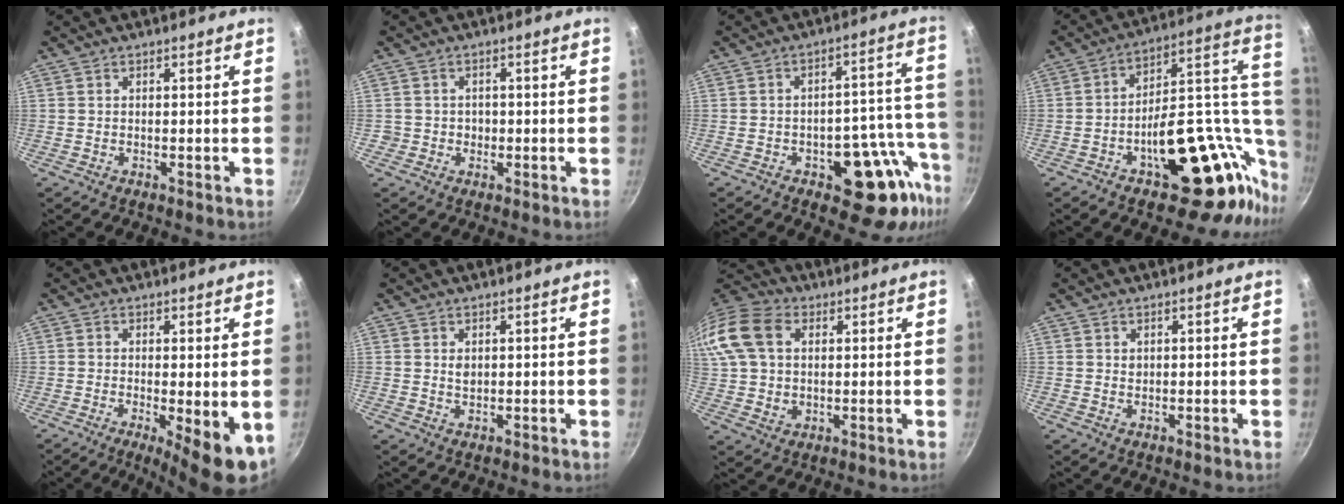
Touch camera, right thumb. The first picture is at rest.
{"total": 2.2, "force": [-0.4, 2.2, 0.5], "torque": [0.006, 0.007, -0.005]}
{"total": 15.1, "force": [-6.6, 8.1, 10.9], "torque": [-0.071, 0.051, -0.085]}
{"total": 28.4, "force": [-6.2, 15.6, 22.9], "torque": [-0.238, 0.044, -0.073]}
{"total": 8.7, "force": [-2.0, 2.2, 8.2], "torque": [-0.104, -0.012, -0.019]}
{"total": 1.6, "force": [0.4, 1.1, 1.0], "torque": [-0.015, -0.002, 0.009]}
{"total": 19.4, "force": [5.1, 14.4, 12.1], "torque": [-0.273, 0.018, 0.085]}
{"total": 0.7, "force": [0.3, 0.6, 0.2], "torque": [-0.001, -0.001, 0.007]}